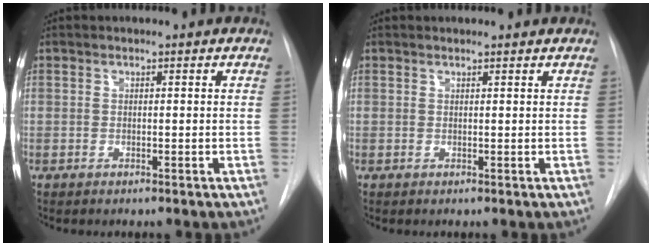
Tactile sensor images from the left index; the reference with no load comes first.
{"total": 1.4, "force": [1.4, 0.0, 0.2], "torque": [-0.008, 0.005, 0.014]}